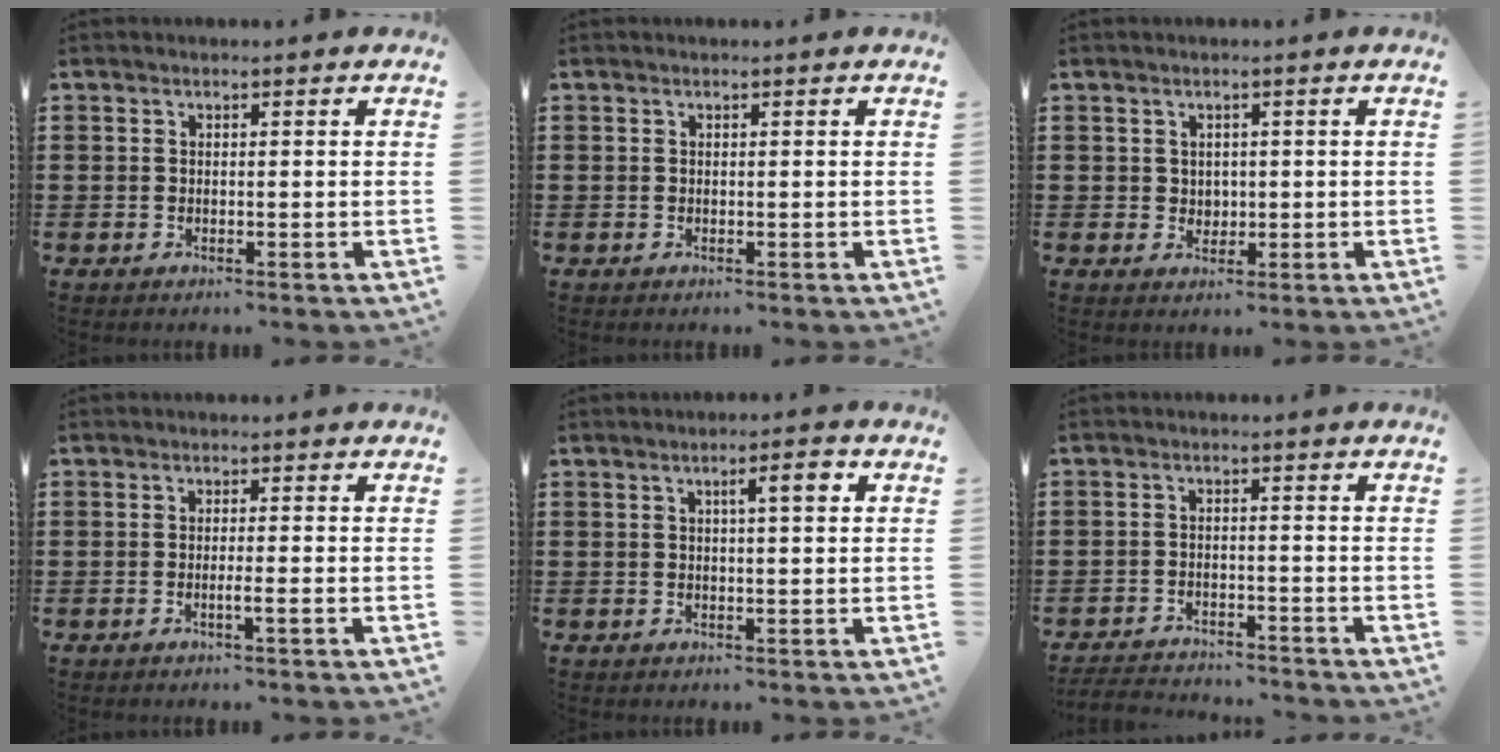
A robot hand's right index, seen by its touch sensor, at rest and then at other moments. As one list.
[{"total": 0.0}, {"total": 1.8, "force": [0.6, 1.7, 0.3], "torque": [-0.006, 0.006, 0.009]}, {"total": 1.9, "force": [-0.7, -0.1, 1.7], "torque": [-0.028, -0.003, -0.015]}, {"total": 3.5, "force": [1.1, 0.6, 3.3], "torque": [-0.049, 0.003, 0.010]}, {"total": 3.0, "force": [-3.0, 0.3, 0.1], "torque": [-0.015, -0.004, -0.066]}]